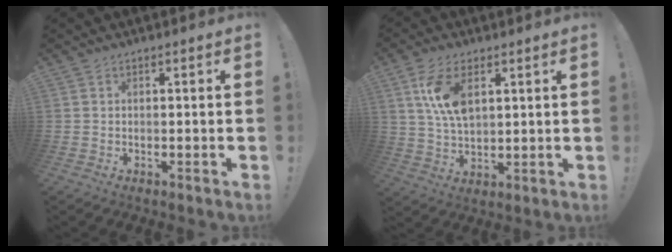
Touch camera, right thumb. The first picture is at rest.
{"total": 10.4, "force": [4.1, 5.6, 7.8], "torque": [-0.146, -0.008, 0.073]}